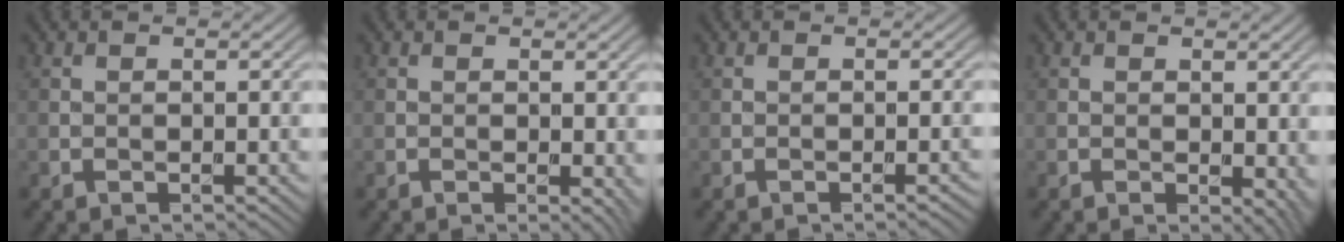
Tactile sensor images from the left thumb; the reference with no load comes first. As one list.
[{"total": 1.6, "force": [0.0, 0.8, 1.4], "torque": [-0.014, -0.007, 0.001]}, {"total": 0.8, "force": [-0.5, 0.0, 0.6], "torque": [-0.007, 0.002, -0.011]}, {"total": 3.1, "force": [-0.2, 1.7, 2.5], "torque": [-0.026, -0.007, -0.001]}]